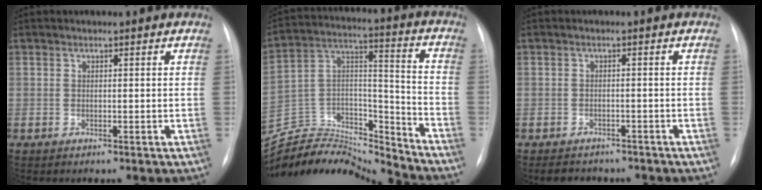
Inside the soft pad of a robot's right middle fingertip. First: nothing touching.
{"total": 23.1, "force": [-22.5, 2.3, 4.4], "torque": [-0.109, 0.027, -0.376]}
{"total": 4.4, "force": [-3.9, 2.0, 0.5], "torque": [-0.007, 0.003, -0.051]}